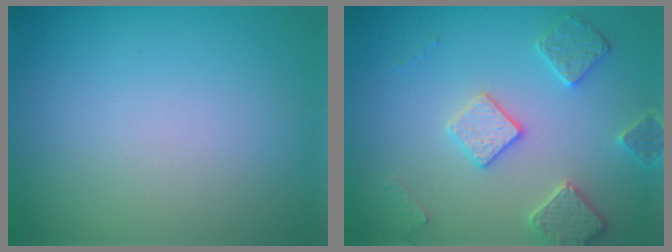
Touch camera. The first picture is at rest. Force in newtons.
{"total": 3.7, "press": 3.4, "slide": 1.5}